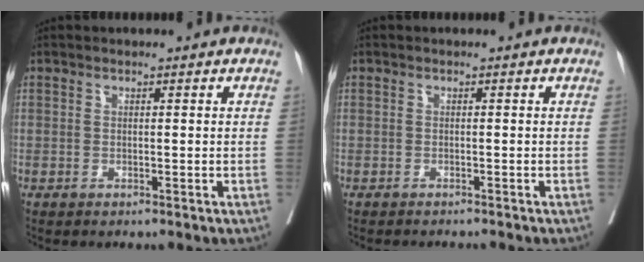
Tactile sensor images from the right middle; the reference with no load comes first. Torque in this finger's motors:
{"motor_torque": [0.00, -0.07, 0.02, 0.02]}